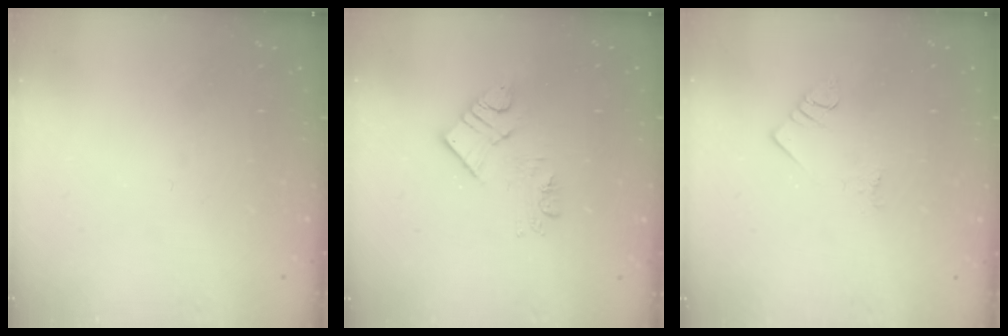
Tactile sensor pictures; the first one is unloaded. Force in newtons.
{"total": 10.5, "press": 10.5, "slide": 0.7}
{"total": 2.3, "press": 2.3, "slide": 0.4}